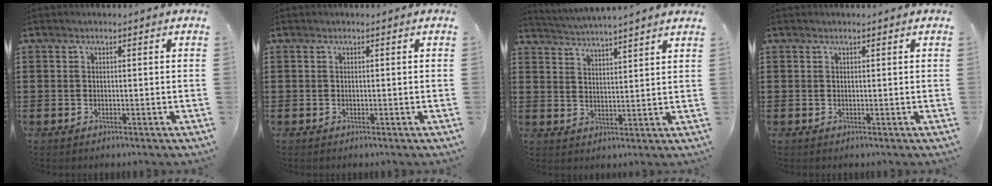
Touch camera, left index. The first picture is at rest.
{"total": 0.0}
{"total": 3.3, "force": [3.2, -0.9, -0.2], "torque": [-0.009, -0.021, 0.055]}
{"total": 0.0}